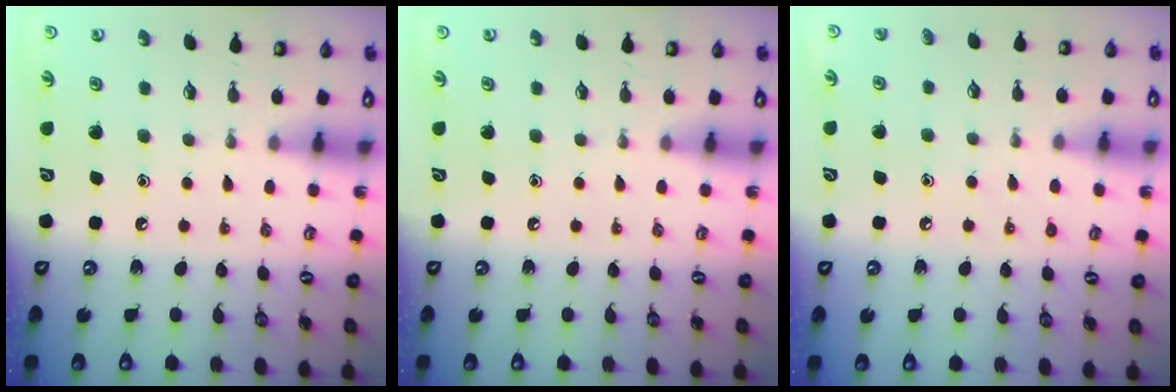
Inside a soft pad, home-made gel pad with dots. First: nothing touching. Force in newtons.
{"total": 0.0}
{"total": 6.3, "press": 6.3, "slide": 0.7}